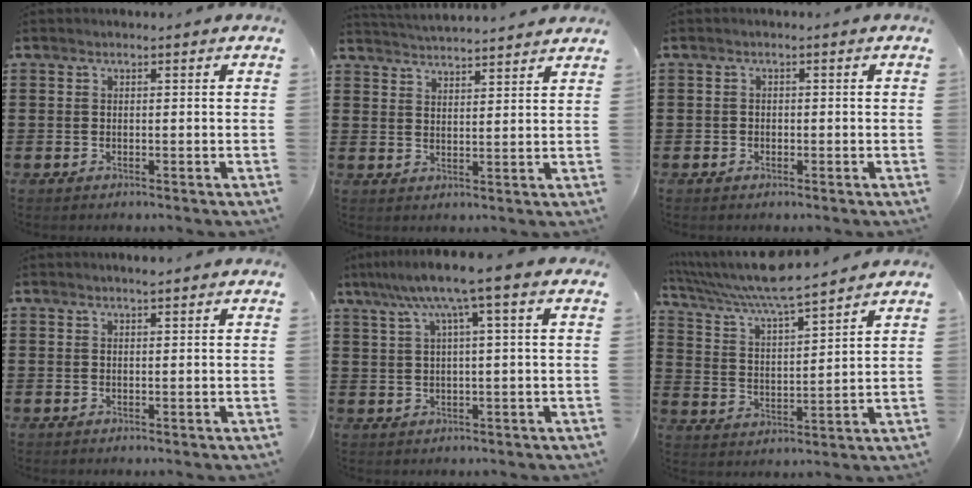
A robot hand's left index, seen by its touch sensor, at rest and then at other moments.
{"total": 3.4, "force": [3.4, -0.5, -0.1], "torque": [-0.010, -0.018, 0.059]}
{"total": 0.8, "force": [-0.3, 0.8, 0.1], "torque": [-0.005, 0.003, -0.008]}
{"total": 1.0, "force": [0.9, 0.0, 0.6], "torque": [-0.011, -0.001, 0.017]}
{"total": 7.4, "force": [3.4, -0.2, 6.5], "torque": [-0.134, -0.003, 0.055]}
{"total": 8.2, "force": [7.2, -0.1, 3.8], "torque": [-0.099, -0.038, 0.125]}